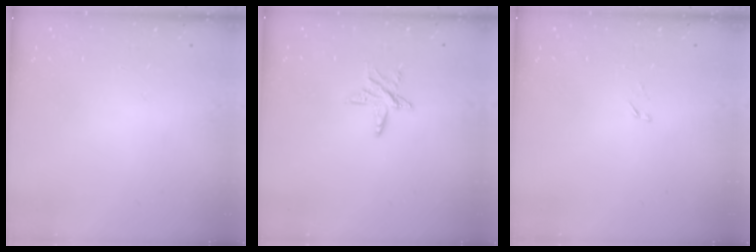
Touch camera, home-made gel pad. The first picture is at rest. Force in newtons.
{"total": 6.7, "press": 6.7, "slide": 0.4}
{"total": 1.4, "press": 1.4, "slide": 0.2}